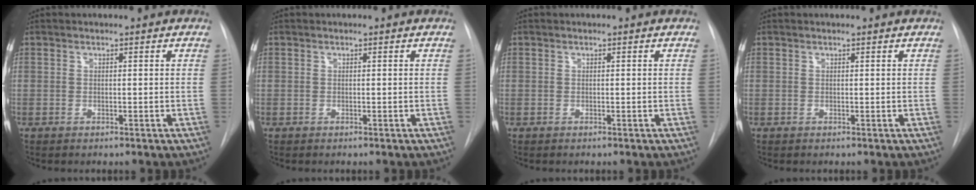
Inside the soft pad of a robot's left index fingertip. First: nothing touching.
{"total": 0.0}
{"total": 0.0}
{"total": 0.7, "force": [0.6, -0.1, 0.1], "torque": [-0.003, 0.003, 0.009]}